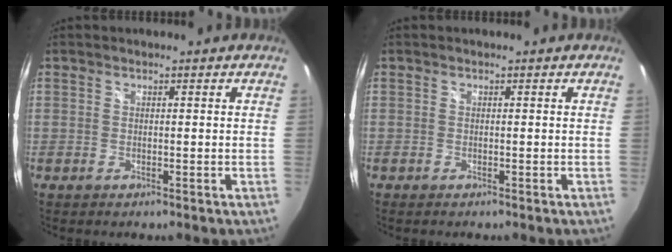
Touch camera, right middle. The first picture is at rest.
{"total": 0.0}